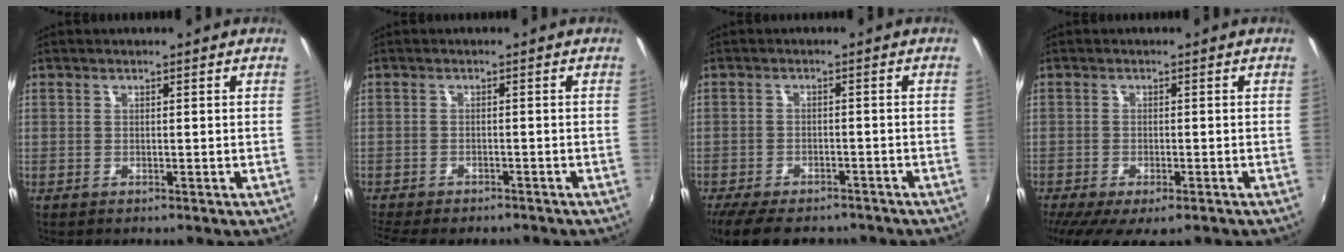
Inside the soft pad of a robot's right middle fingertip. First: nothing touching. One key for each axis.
{"total": 8.4, "fx": -7.3, "fy": 2.2, "fz": 3.5, "tx": -0.088, "ty": -0.025, "tz": -0.114}
{"total": 12.8, "fx": -10.2, "fy": 4.8, "fz": 6.1, "tx": -0.134, "ty": -0.030, "tz": -0.159}
{"total": 9.7, "fx": -6.6, "fy": 3.3, "fz": 6.3, "tx": -0.135, "ty": -0.044, "tz": -0.100}